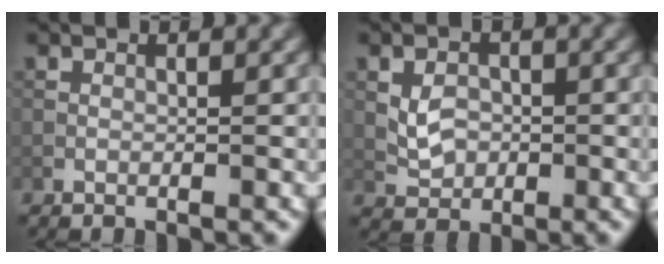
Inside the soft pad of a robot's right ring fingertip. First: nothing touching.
{"total": 2.2, "force": [0.1, 1.8, 1.2], "torque": [-0.025, -0.001, 0.006]}